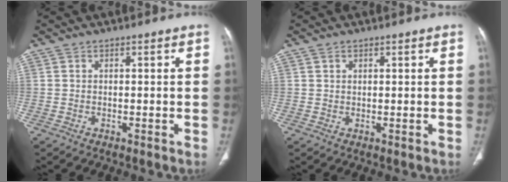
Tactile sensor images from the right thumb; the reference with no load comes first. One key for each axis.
{"total": 0.7, "fx": 0.4, "fy": 0.5, "fz": 0.2, "tx": 0.000, "ty": -0.002, "tz": 0.007}